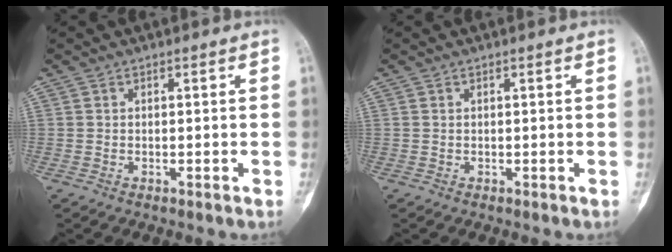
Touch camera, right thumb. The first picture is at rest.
{"total": 0.0}